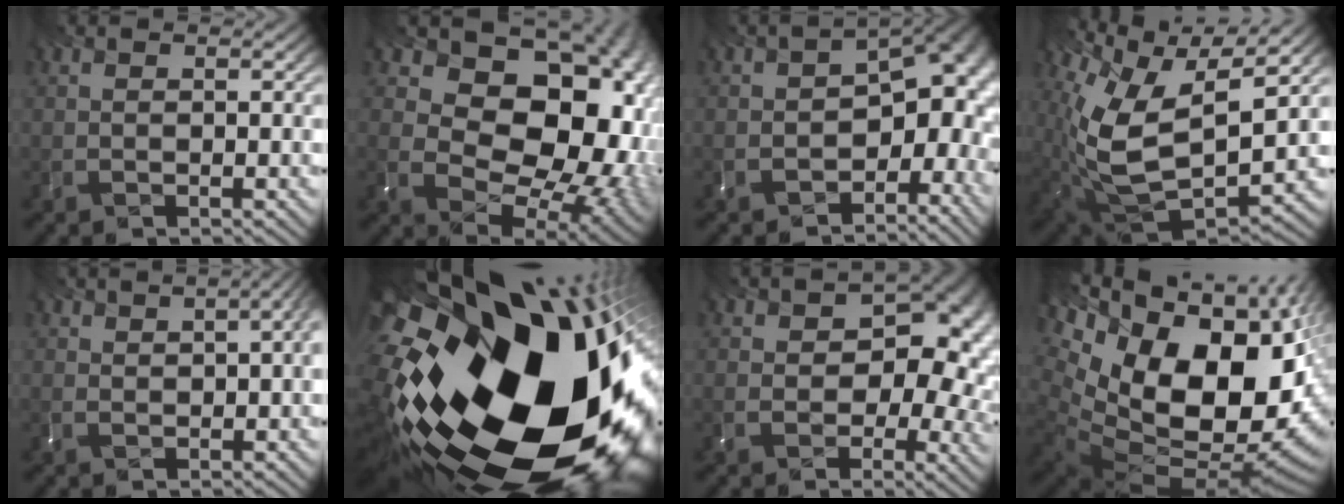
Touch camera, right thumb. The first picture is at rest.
{"total": 16.7, "force": [2.2, 12.9, 10.4], "torque": [-0.130, -0.006, 0.077]}
{"total": 11.7, "force": [-3.8, 7.1, 8.4], "torque": [-0.119, -0.031, -0.037]}
{"total": 12.1, "force": [1.6, 7.5, 9.4], "torque": [-0.230, -0.035, 0.066]}
{"total": 4.0, "force": [0.6, 1.4, 3.6], "torque": [-0.059, 0.009, 0.030]}
{"total": 21.4, "force": [-3.3, 14.2, 15.7], "torque": [-0.304, -0.087, -0.027]}
{"total": 12.9, "force": [0.9, 9.1, 9.0], "torque": [-0.125, -0.023, 0.056]}
{"total": 19.0, "force": [0.8, 12.5, 14.2], "torque": [-0.279, -0.054, 0.074]}